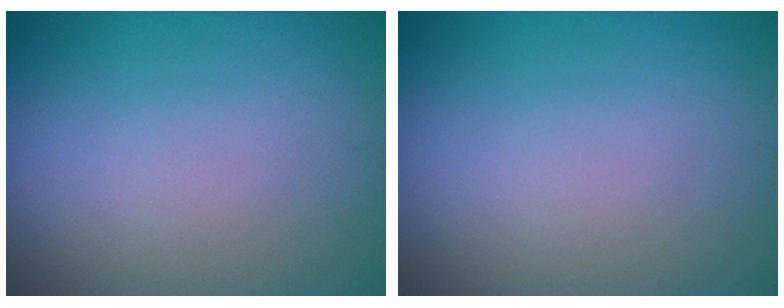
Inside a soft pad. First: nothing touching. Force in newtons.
{"total": 0.0}